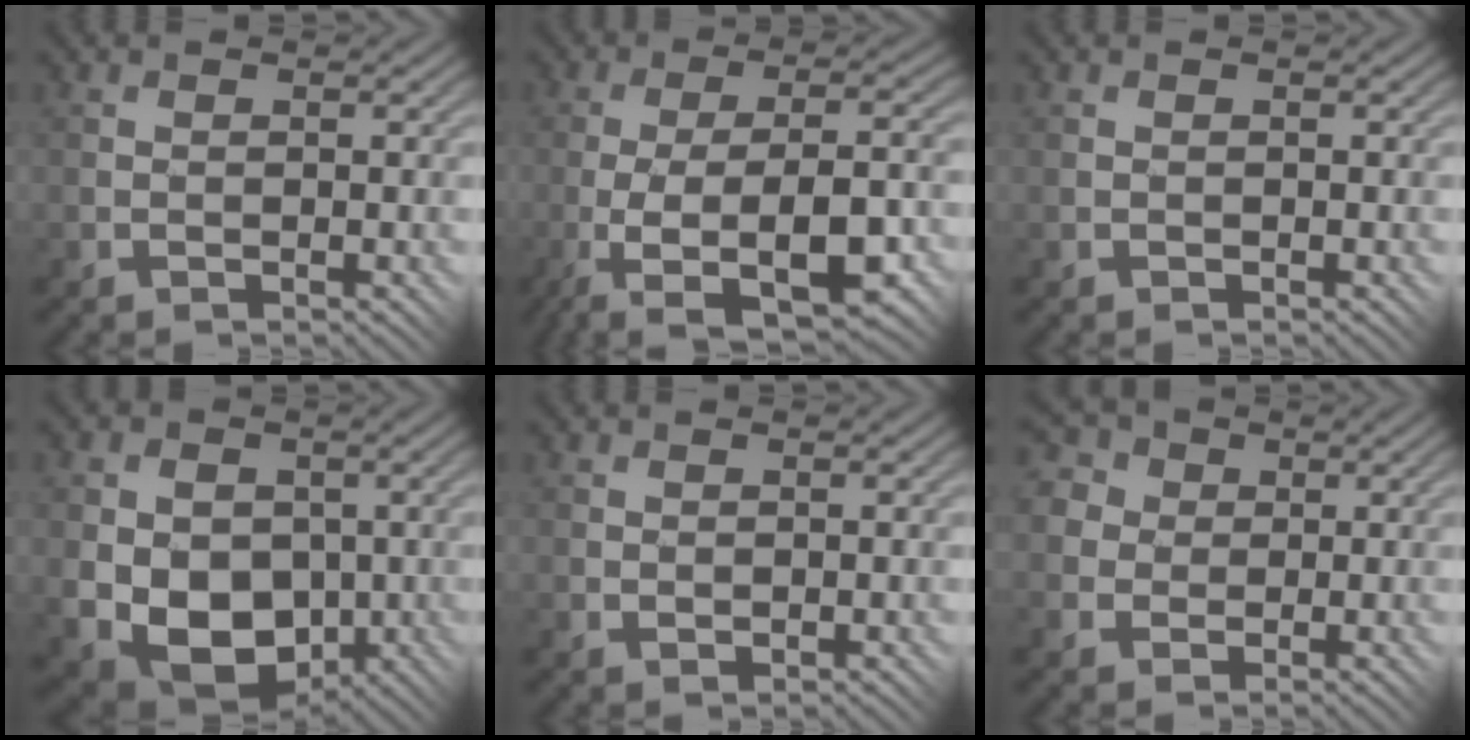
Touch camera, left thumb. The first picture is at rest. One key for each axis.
{"total": 10.5, "fx": -4.5, "fy": 3.0, "fz": 9.0, "tx": -0.165, "ty": 0.003, "tz": -0.071}
{"total": 0.0}
{"total": 12.4, "fx": -2.4, "fy": 9.3, "fz": 7.9, "tx": -0.134, "ty": -0.013, "tz": -0.057}
{"total": 0.7, "fx": 0.2, "fy": 0.5, "fz": 0.5, "tx": -0.009, "ty": -0.001, "tz": 0.005}
{"total": 8.0, "fx": 2.2, "fy": 7.0, "fz": 3.0, "tx": -0.106, "ty": 0.020, "tz": 0.020}